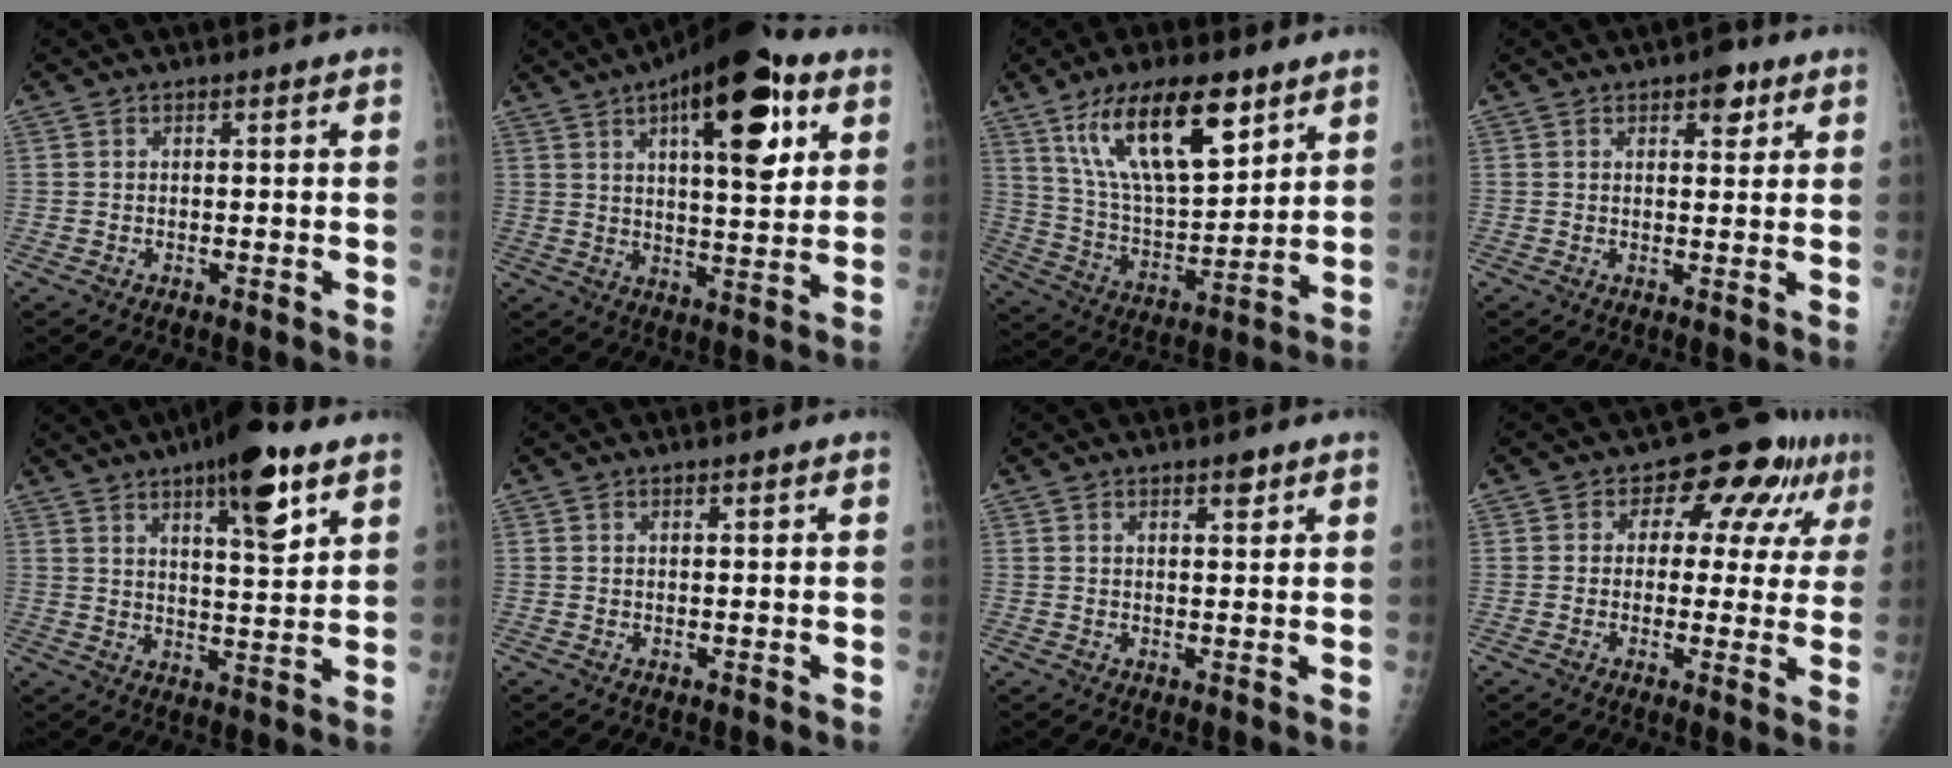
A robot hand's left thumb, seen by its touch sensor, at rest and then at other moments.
{"total": 18.6, "force": [8.1, 7.0, 15.2], "torque": [-0.189, -0.020, 0.116]}
{"total": 18.8, "force": [10.6, 7.2, 13.8], "torque": [-0.208, -0.046, 0.199]}
{"total": 4.1, "force": [2.3, 2.1, 2.6], "torque": [-0.016, -0.008, 0.027]}
{"total": 12.6, "force": [7.2, 3.2, 9.8], "torque": [-0.129, -0.035, 0.107]}
{"total": 0.6, "force": [0.4, 0.1, 0.4], "torque": [-0.005, -0.001, 0.008]}
{"total": 2.3, "force": [1.6, 0.8, 1.5], "torque": [-0.015, -0.010, 0.024]}
{"total": 10.9, "force": [4.0, 6.7, 7.6], "torque": [-0.045, 0.014, 0.045]}